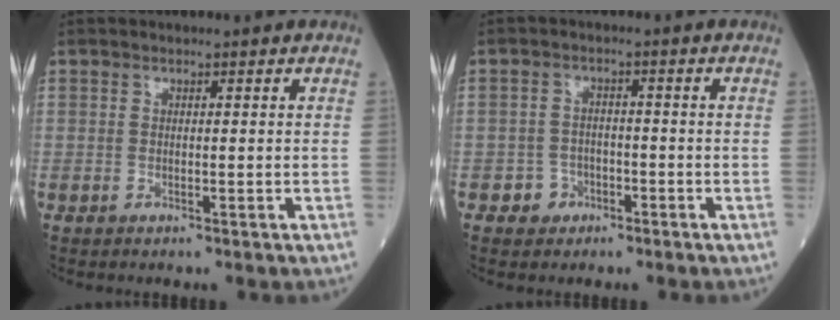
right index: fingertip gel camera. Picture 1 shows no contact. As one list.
[{"total": 3.0, "force": [-1.6, 2.5, 0.3], "torque": [-0.001, 0.013, -0.028]}]